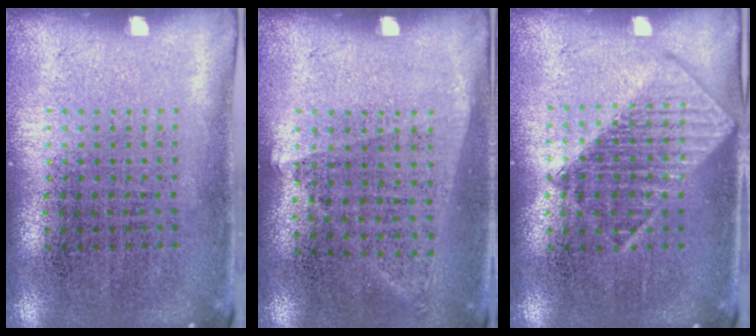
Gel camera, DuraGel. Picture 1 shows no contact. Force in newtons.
{"total": 1.0, "press": 0.9, "slide": 0.4}
{"total": 1.3, "press": 1.3, "slide": 0.1}